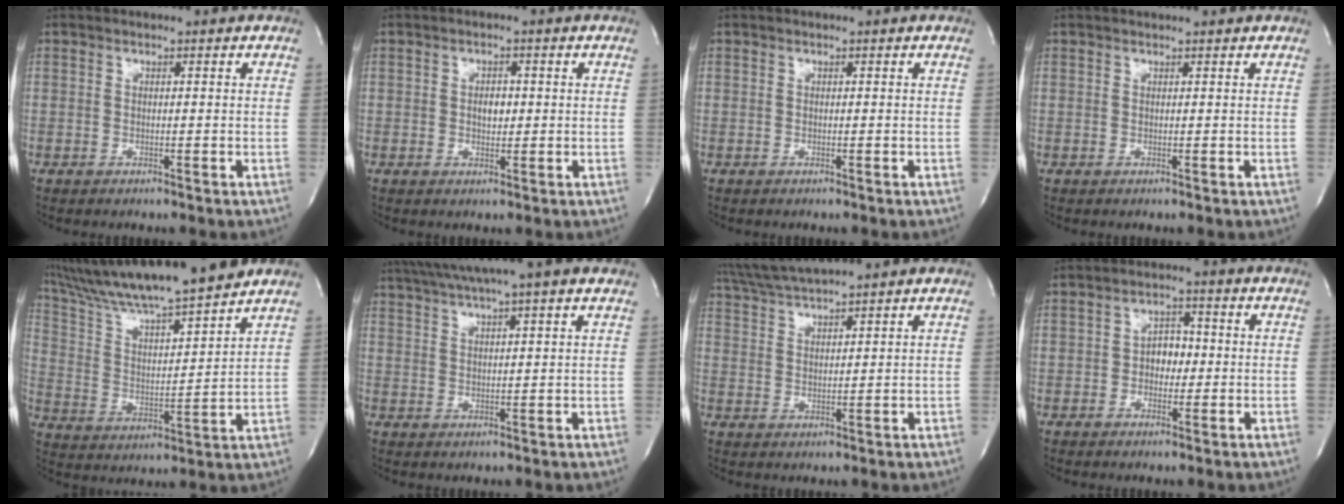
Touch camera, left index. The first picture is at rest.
{"total": 2.1, "force": [0.1, 1.3, 1.7], "torque": [-0.031, 0.000, 0.001]}
{"total": 0.0}
{"total": 1.2, "force": [1.1, -0.1, 0.4], "torque": [-0.004, 0.006, 0.014]}
{"total": 18.0, "force": [15.5, 0.0, 9.0], "torque": [-0.167, 0.005, 0.268]}
{"total": 10.8, "force": [8.5, -0.3, 6.6], "torque": [-0.120, 0.029, 0.121]}
{"total": 6.3, "force": [5.7, -1.3, 2.5], "torque": [-0.053, 0.014, 0.115]}
{"total": 3.5, "force": [-0.5, 2.4, 2.5], "torque": [-0.039, 0.010, -0.010]}